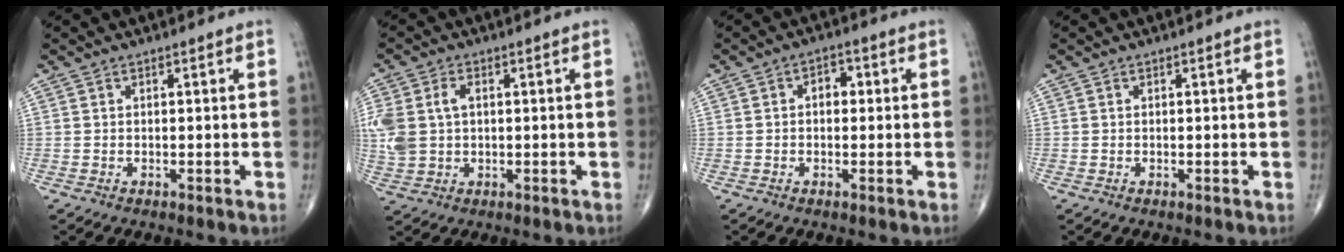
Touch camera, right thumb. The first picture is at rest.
{"total": 9.6, "force": [1.2, 6.7, 6.7], "torque": [-0.172, 0.012, 0.033]}
{"total": 2.4, "force": [0.1, 1.7, 1.7], "torque": [-0.013, 0.011, -0.005]}
{"total": 0.0}